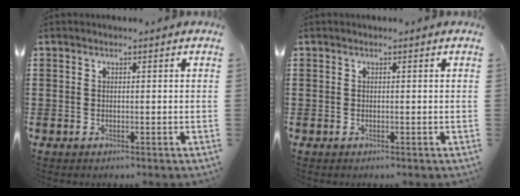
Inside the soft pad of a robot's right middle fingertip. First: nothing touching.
{"total": 0.0}